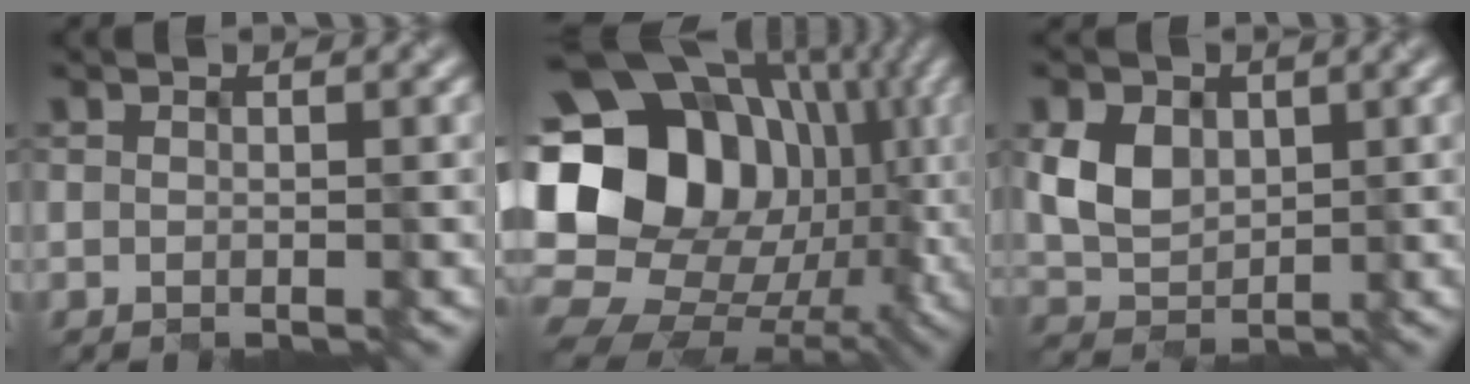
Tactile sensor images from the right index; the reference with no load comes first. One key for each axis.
{"total": 18.9, "fx": 2.5, "fy": 15.1, "fz": 11.1, "tx": -0.192, "ty": 0.023, "tz": 0.046}
{"total": 3.8, "fx": 0.8, "fy": 3.1, "fz": 2.1, "tx": -0.053, "ty": -0.003, "tz": 0.017}